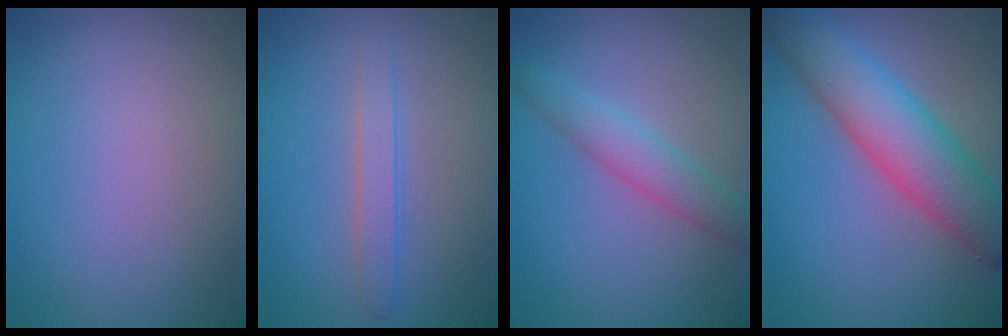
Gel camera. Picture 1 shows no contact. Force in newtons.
{"total": 1.8, "press": 1.8, "slide": 0.1}
{"total": 3.2, "press": 3.2, "slide": 0.1}
{"total": 8.1, "press": 8.1, "slide": 0.3}